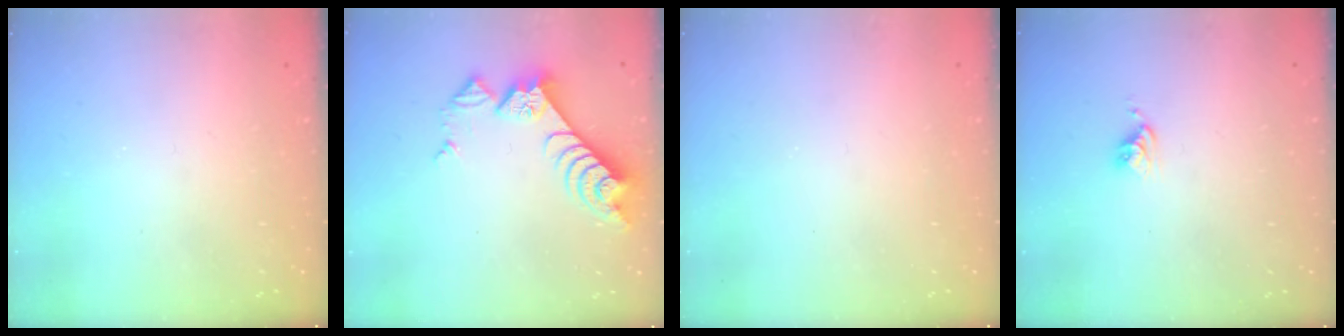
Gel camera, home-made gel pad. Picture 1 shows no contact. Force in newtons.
{"total": 9.4, "press": 9.3, "slide": 1.2}
{"total": 0.0}
{"total": 3.9, "press": 3.9, "slide": 0.3}